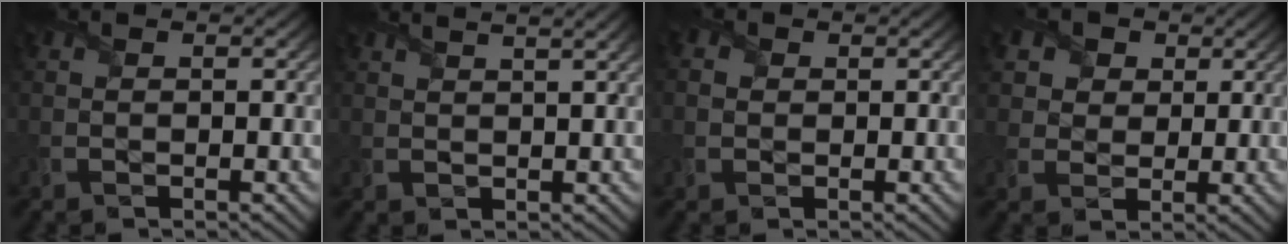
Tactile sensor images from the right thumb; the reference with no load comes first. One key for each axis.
{"total": 2.5, "fx": 2.1, "fy": 0.0, "fz": 1.3, "tx": -0.018, "ty": 0.004, "tz": 0.030}
{"total": 1.8, "fx": 0.2, "fy": 1.6, "fz": 0.7, "tx": -0.028, "ty": 0.001, "tz": 0.002}
{"total": 8.5, "fx": 4.6, "fy": 6.4, "fz": 3.2, "tx": -0.119, "ty": 0.007, "tz": 0.082}